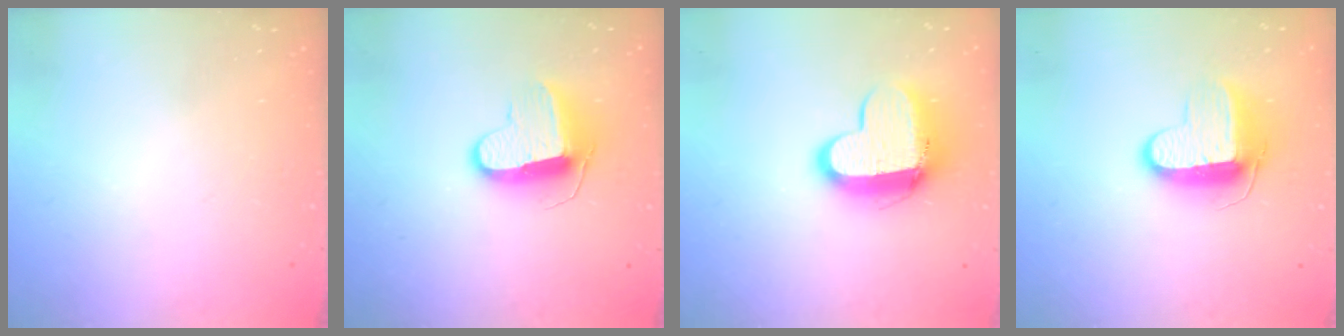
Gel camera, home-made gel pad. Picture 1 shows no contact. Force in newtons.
{"total": 10.1, "press": 10.1, "slide": 0.3}
{"total": 12.1, "press": 12.0, "slide": 0.9}
{"total": 10.3, "press": 10.3, "slide": 1.0}